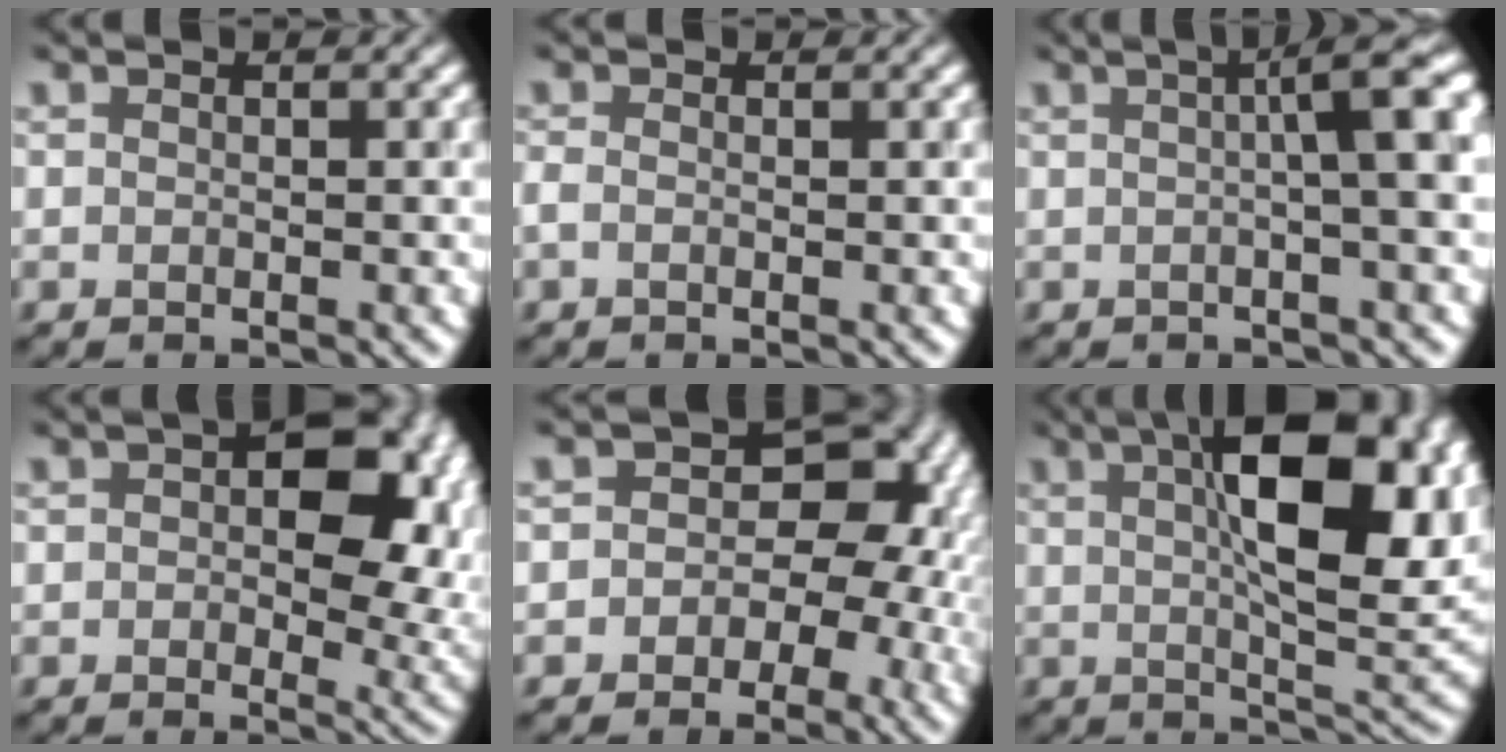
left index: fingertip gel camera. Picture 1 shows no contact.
{"total": 0.7, "force": [-0.5, 0.2, 0.4], "torque": [-0.008, -0.004, -0.011]}
{"total": 6.8, "force": [1.1, 1.4, 6.6], "torque": [-0.064, 0.018, 0.012]}
{"total": 10.9, "force": [2.1, 6.2, 8.7], "torque": [-0.099, 0.003, 0.029]}
{"total": 8.5, "force": [-1.0, 6.5, 5.3], "torque": [0.033, 0.025, -0.049]}
{"total": 12.9, "force": [3.7, 4.4, 11.5], "torque": [-0.155, 0.004, 0.054]}